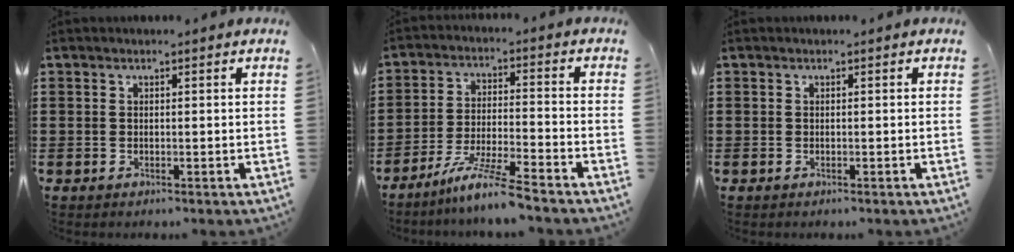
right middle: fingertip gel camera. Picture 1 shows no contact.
{"total": 7.9, "force": [-6.6, -0.5, 4.3], "torque": [-0.086, -0.012, -0.127]}
{"total": 0.0}